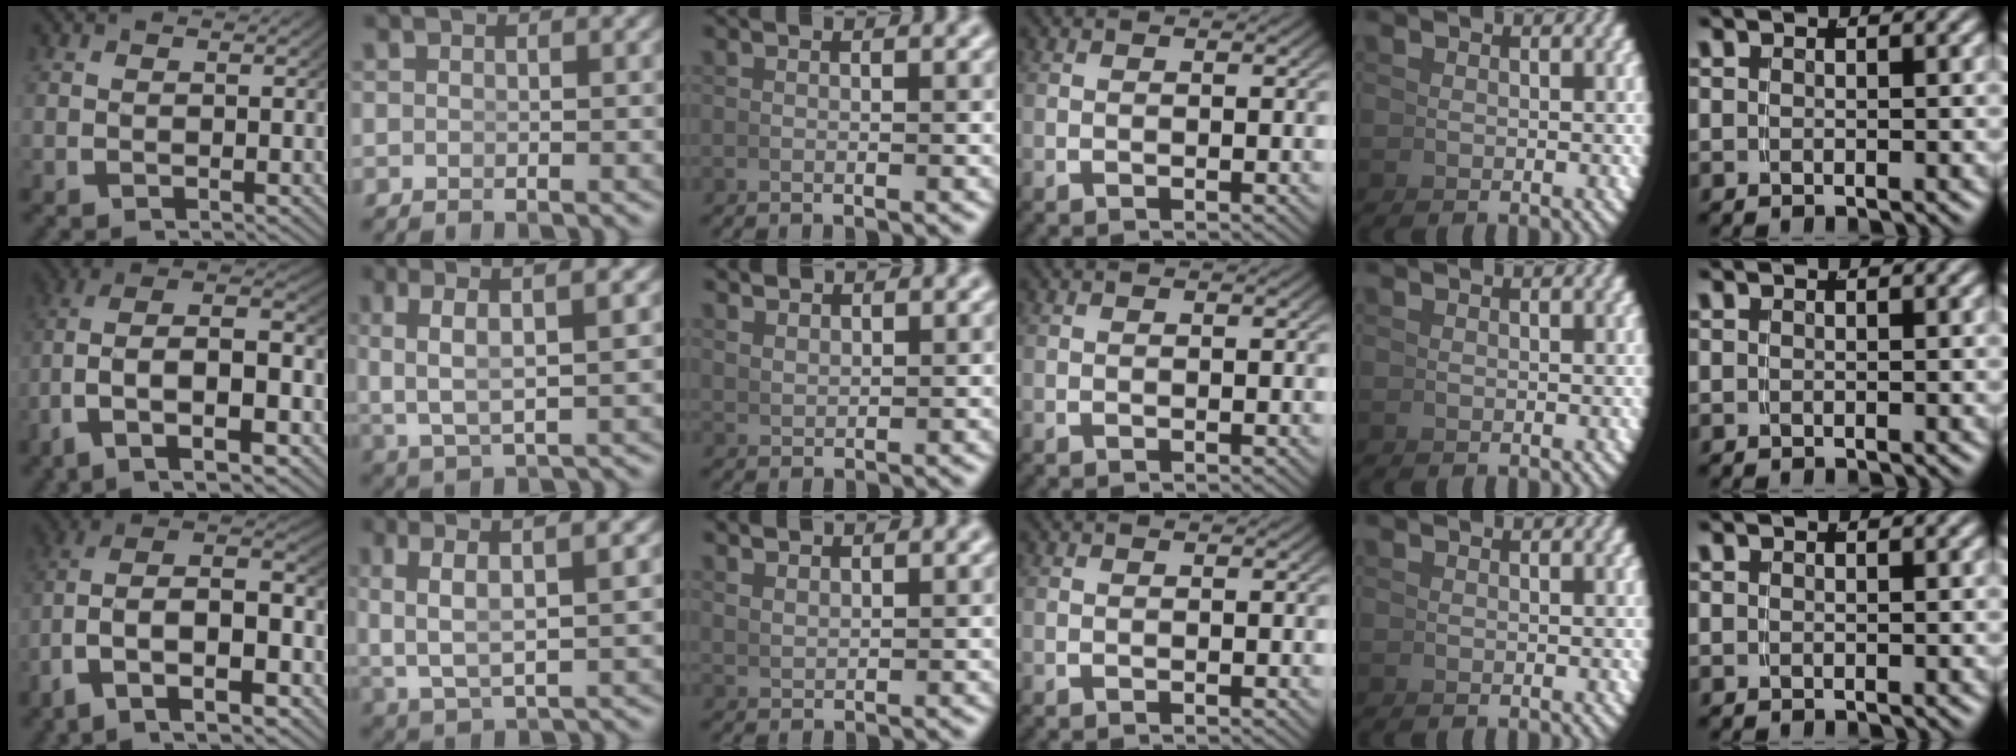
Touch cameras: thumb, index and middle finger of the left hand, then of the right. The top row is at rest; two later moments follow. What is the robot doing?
{"motion": "lift_and_place", "object": "hoodie"}